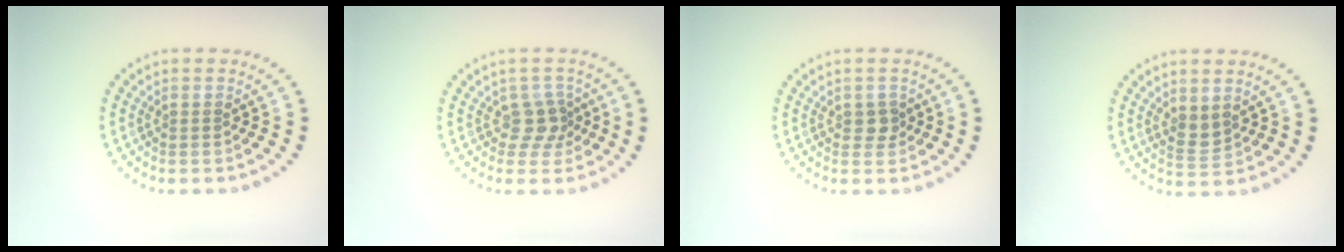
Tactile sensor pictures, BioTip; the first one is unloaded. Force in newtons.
{"total": 2.3, "press": 1.9, "slide": 1.4}
{"total": 1.2, "press": 1.2, "slide": 0.3}
{"total": 1.7, "press": 1.6, "slide": 0.7}